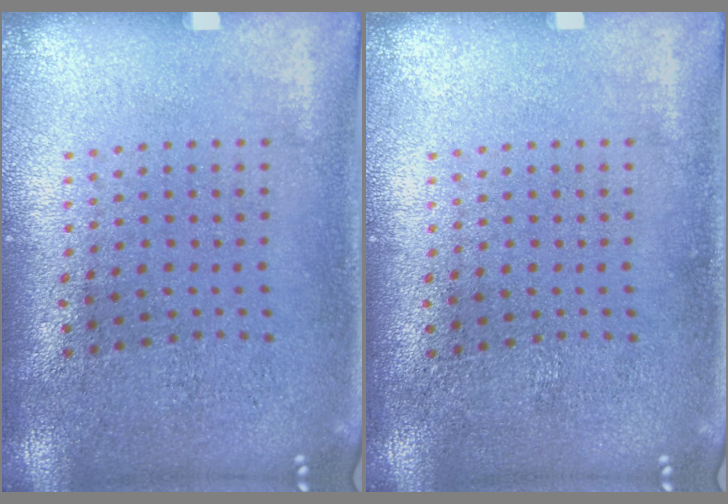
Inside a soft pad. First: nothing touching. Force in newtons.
{"total": 0.0}